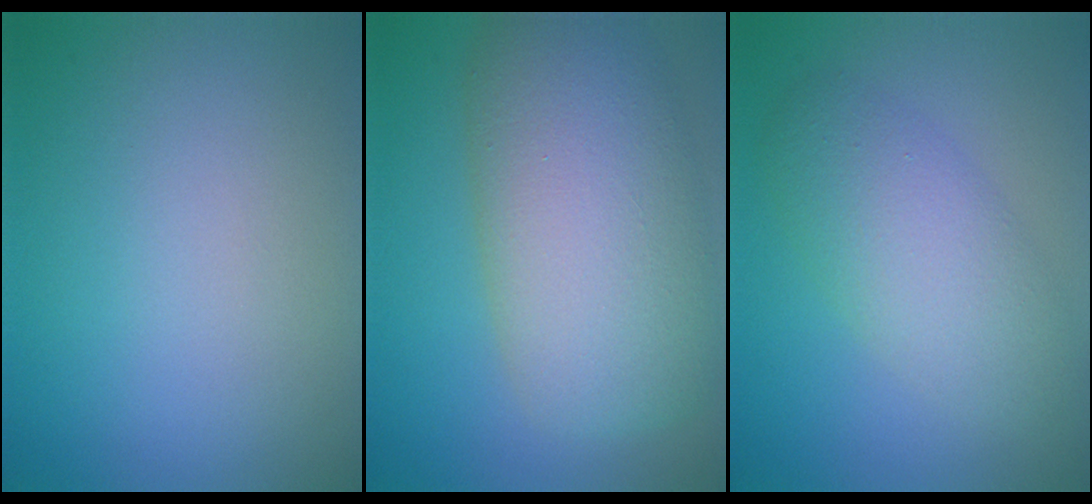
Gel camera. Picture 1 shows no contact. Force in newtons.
{"total": 10.1, "press": 10.1, "slide": 0.9}
{"total": 5.0, "press": 5.0, "slide": 0.1}